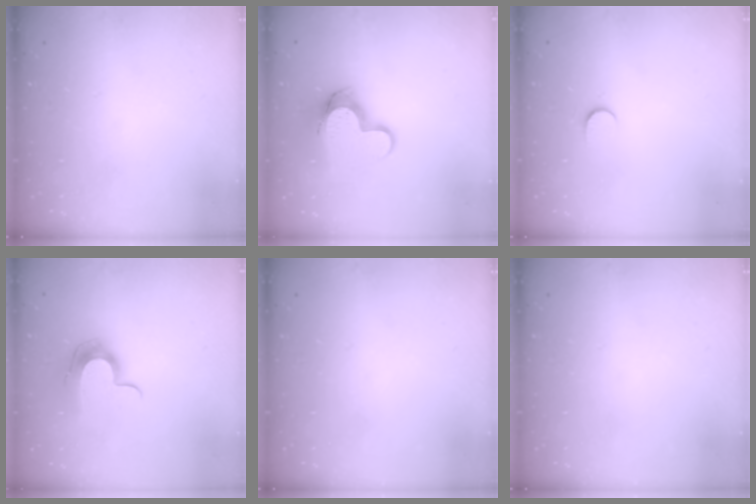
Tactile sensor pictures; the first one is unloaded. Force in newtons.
{"total": 12.7, "press": 12.7, "slide": 1.4}
{"total": 3.9, "press": 3.9, "slide": 0.5}
{"total": 11.6, "press": 11.6, "slide": 0.8}
{"total": 0.0}
{"total": 0.0}